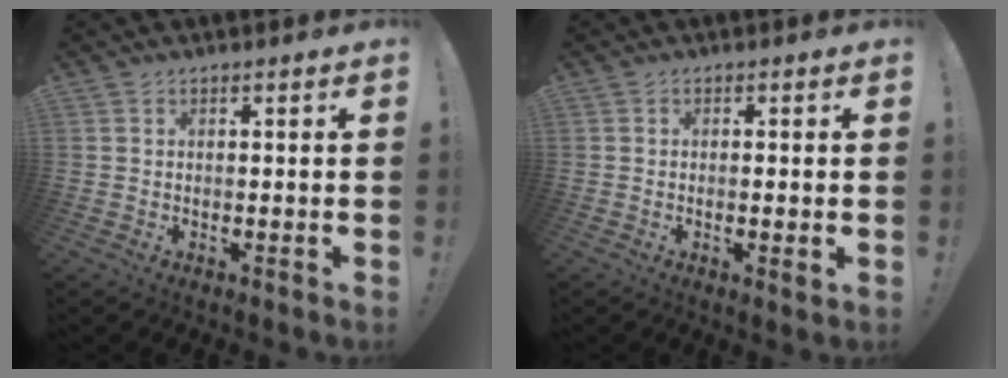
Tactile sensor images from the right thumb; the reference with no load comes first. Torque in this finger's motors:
{"motor_torque": [-0.25, -0.37, -0.18, 0.31, -0.02]}